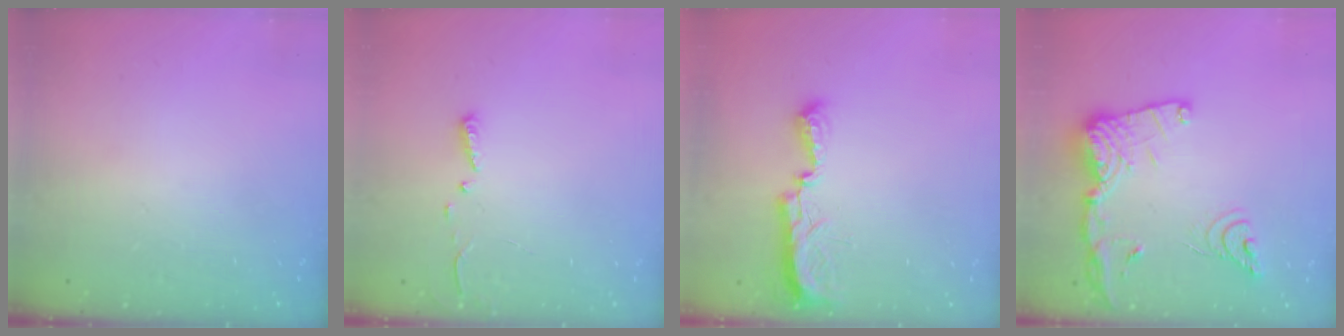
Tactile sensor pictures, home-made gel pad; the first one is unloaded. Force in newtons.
{"total": 3.0, "press": 2.9, "slide": 0.3}
{"total": 7.7, "press": 7.6, "slide": 0.7}
{"total": 18.5, "press": 18.4, "slide": 1.7}